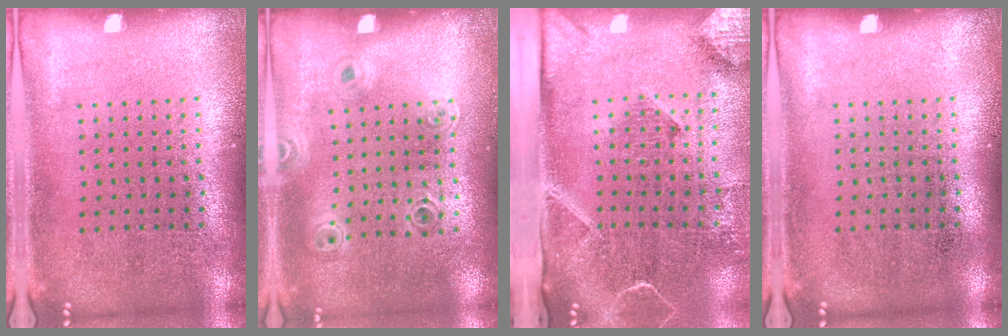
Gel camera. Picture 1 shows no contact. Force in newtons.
{"total": 0.9, "press": 0.9, "slide": 0.1}
{"total": 3.0, "press": 2.1, "slide": 2.1}
{"total": 0.0}